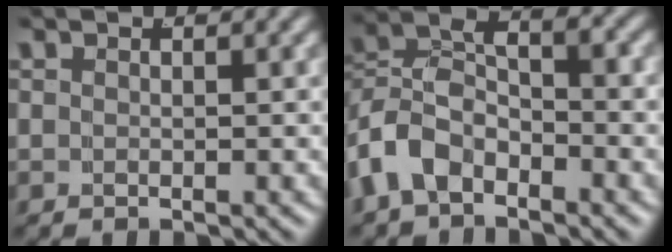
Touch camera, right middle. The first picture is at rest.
{"total": 8.2, "force": [-1.5, 7.1, 3.9], "torque": [-0.098, -0.010, -0.038]}